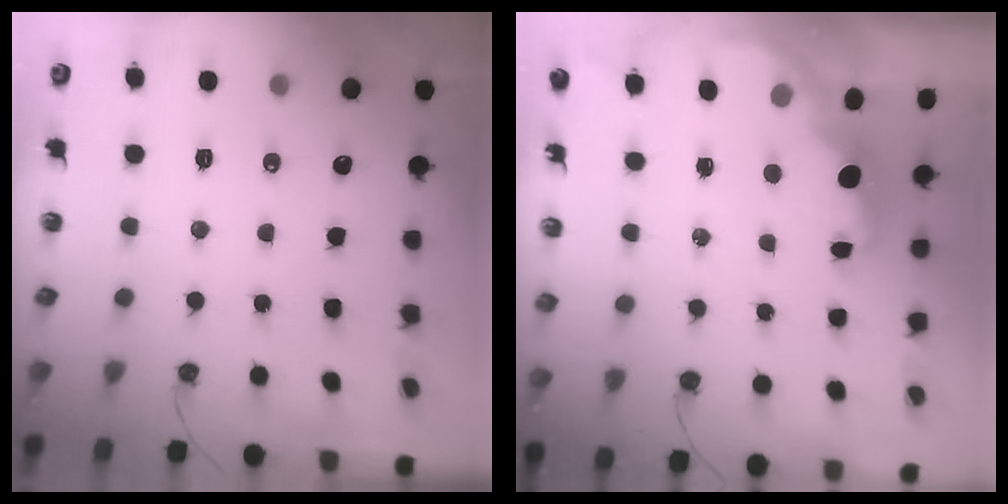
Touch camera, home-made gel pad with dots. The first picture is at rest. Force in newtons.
{"total": 2.3, "press": 2.2, "slide": 0.8}